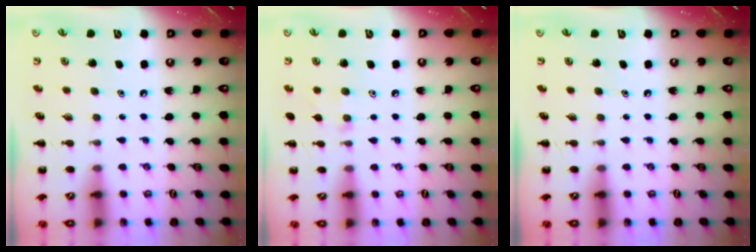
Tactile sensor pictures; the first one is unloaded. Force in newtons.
{"total": 5.9, "press": 5.7, "slide": 1.7}
{"total": 0.0}